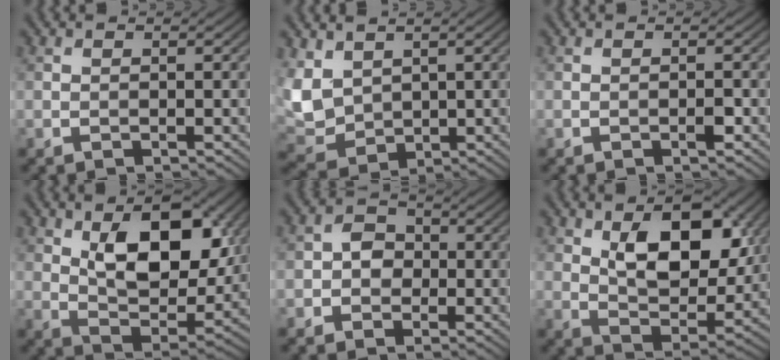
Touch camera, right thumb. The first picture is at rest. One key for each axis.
{"total": 7.2, "fx": 2.5, "fy": 5.2, "fz": 4.3, "tx": -0.140, "ty": -0.004, "tz": 0.054}
{"total": 0.9, "fx": -0.5, "fy": 0.2, "fz": 0.7, "tx": -0.010, "ty": 0.002, "tz": -0.008}
{"total": 12.3, "fx": 4.1, "fy": 6.6, "fz": 9.6, "tx": -0.155, "ty": -0.011, "tz": 0.072}
{"total": 3.0, "fx": -0.7, "fy": 2.6, "fz": 1.5, "tx": -0.016, "ty": 0.003, "tz": -0.025}
{"total": 11.2, "fx": 3.8, "fy": 6.0, "fz": 8.7, "tx": -0.141, "ty": -0.007, "tz": 0.065}